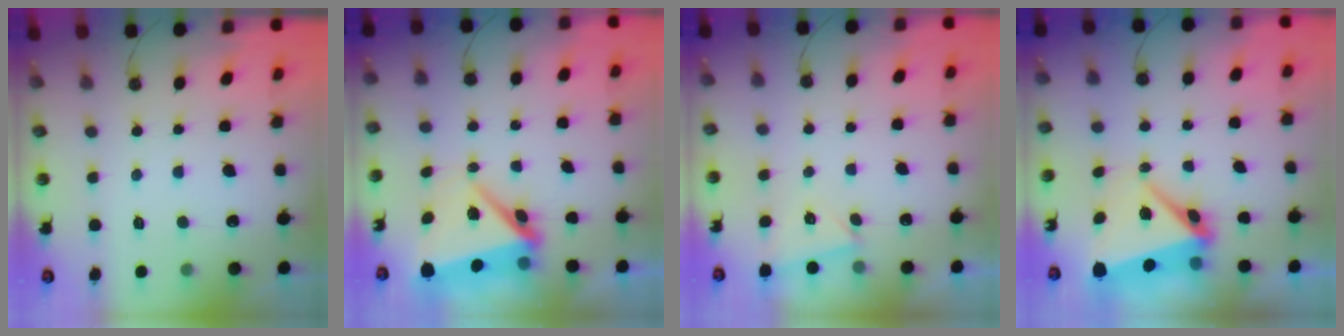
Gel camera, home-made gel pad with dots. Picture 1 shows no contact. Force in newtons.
{"total": 7.8, "press": 7.7, "slide": 1.4}
{"total": 2.9, "press": 0.8, "slide": 2.7}
{"total": 7.6, "press": 7.4, "slide": 1.7}